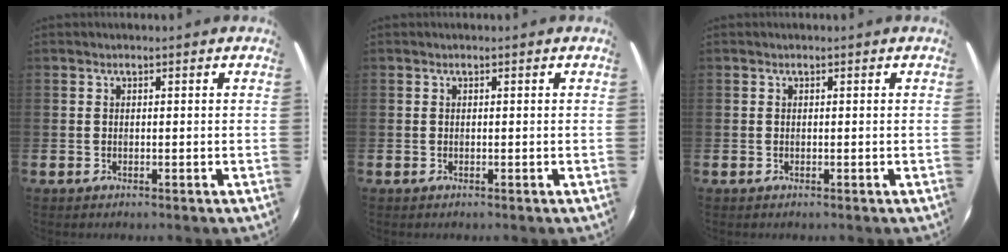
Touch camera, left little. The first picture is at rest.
{"total": 0.0}
{"total": 0.0}